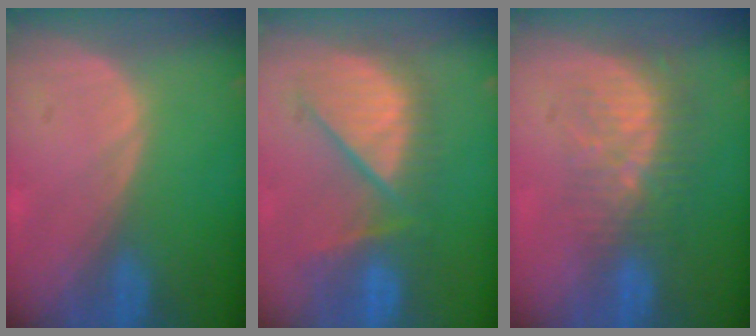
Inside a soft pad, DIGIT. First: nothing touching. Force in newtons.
{"total": 9.7, "press": 9.3, "slide": 3.0}
{"total": 8.6, "press": 7.4, "slide": 4.5}